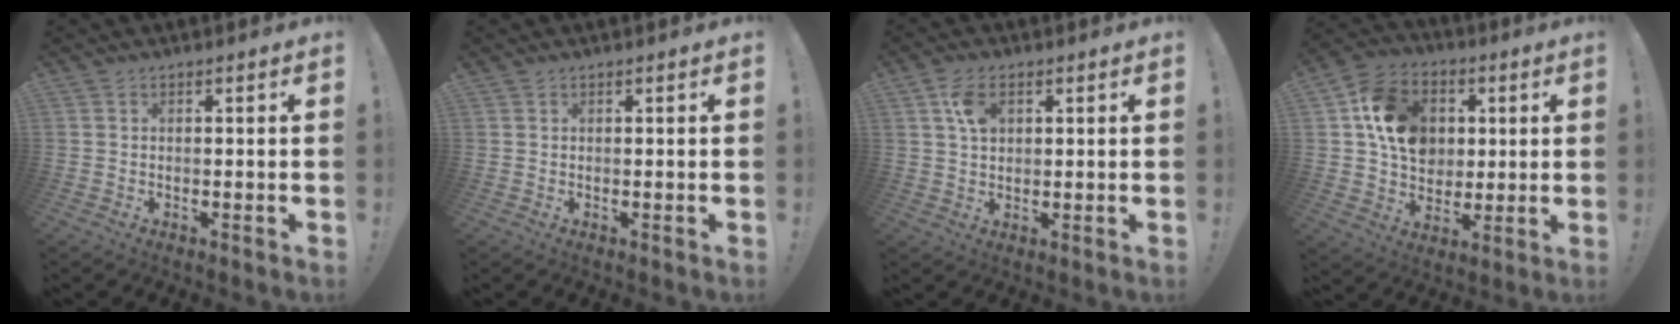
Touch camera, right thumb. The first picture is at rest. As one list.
[{"total": 0.0}, {"total": 6.0, "force": [2.3, 3.8, 4.1], "torque": [-0.065, -0.003, 0.042]}, {"total": 16.3, "force": [3.5, 13.3, 8.7], "torque": [-0.127, -0.002, 0.075]}]